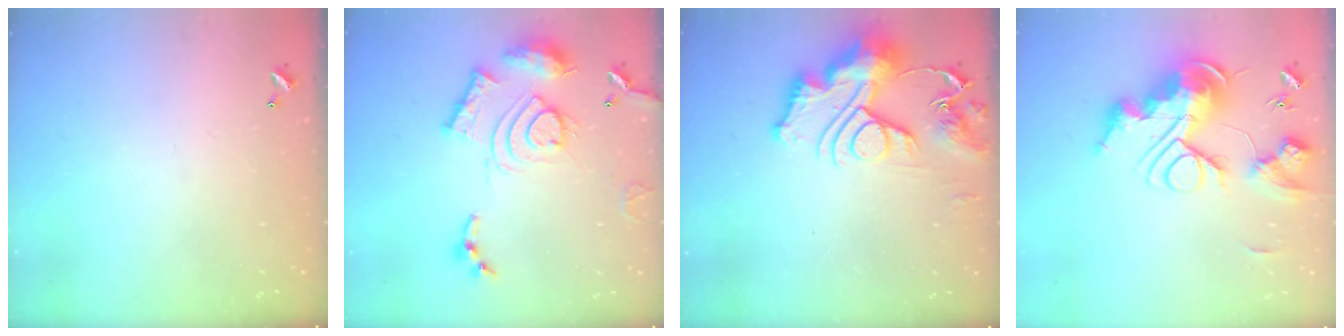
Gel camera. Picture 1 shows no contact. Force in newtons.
{"total": 17.8, "press": 17.7, "slide": 1.5}
{"total": 15.3, "press": 15.2, "slide": 1.6}
{"total": 0.7, "press": 0.7, "slide": 0.0}